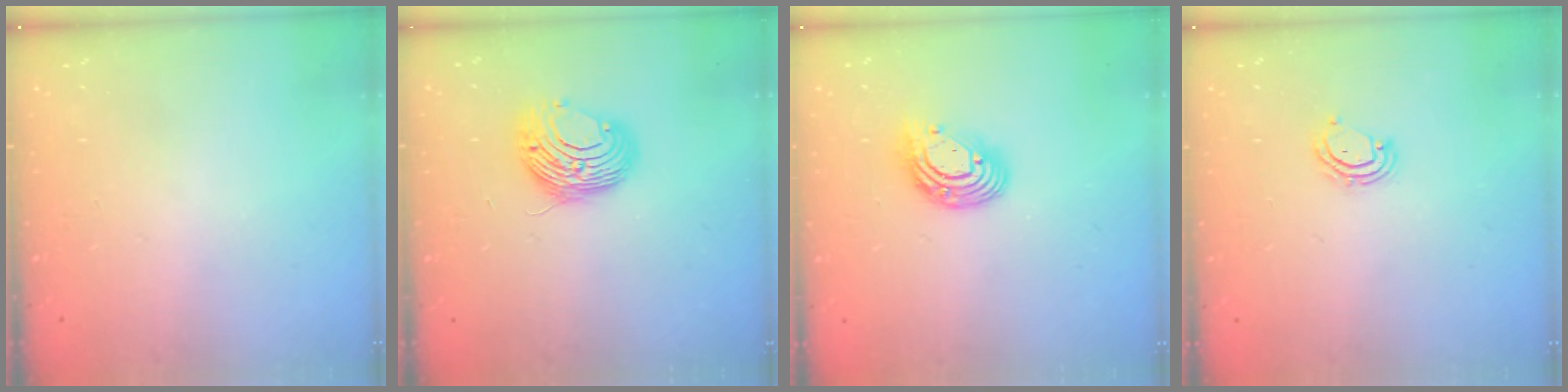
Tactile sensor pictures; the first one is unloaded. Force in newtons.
{"total": 9.5, "press": 9.5, "slide": 0.1}
{"total": 10.1, "press": 10.1, "slide": 0.9}
{"total": 4.6, "press": 4.6, "slide": 0.3}